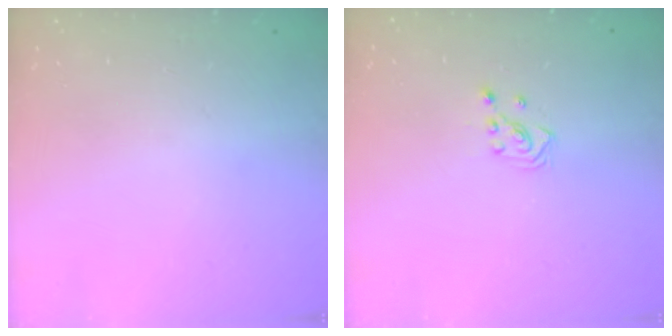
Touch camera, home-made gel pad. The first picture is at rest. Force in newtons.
{"total": 2.9, "press": 2.9, "slide": 0.4}